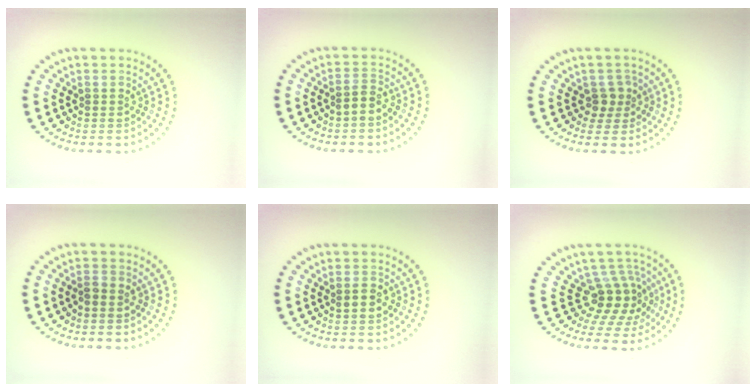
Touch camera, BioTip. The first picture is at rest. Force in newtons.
{"total": 1.4, "press": 1.2, "slide": 0.6}
{"total": 1.8, "press": 1.3, "slide": 1.2}
{"total": 0.8, "press": 0.7, "slide": 0.4}
{"total": 1.4, "press": 1.3, "slide": 0.1}
{"total": 3.9, "press": 2.7, "slide": 2.7}